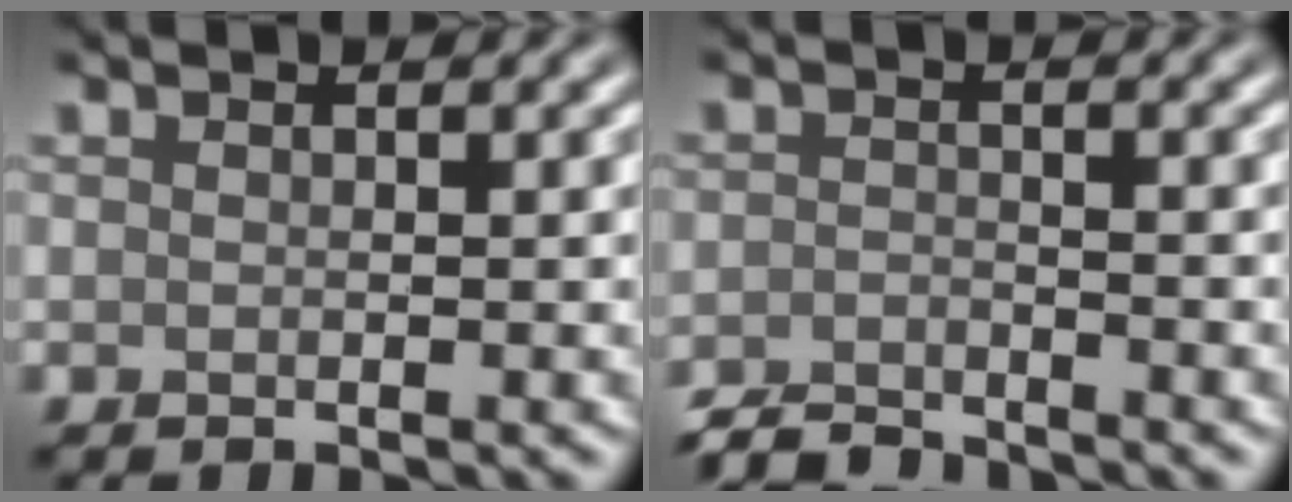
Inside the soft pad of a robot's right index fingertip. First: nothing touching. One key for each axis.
{"total": 3.3, "fx": -3.2, "fy": 0.4, "fz": 0.7, "tx": -0.014, "ty": -0.004, "tz": -0.066}